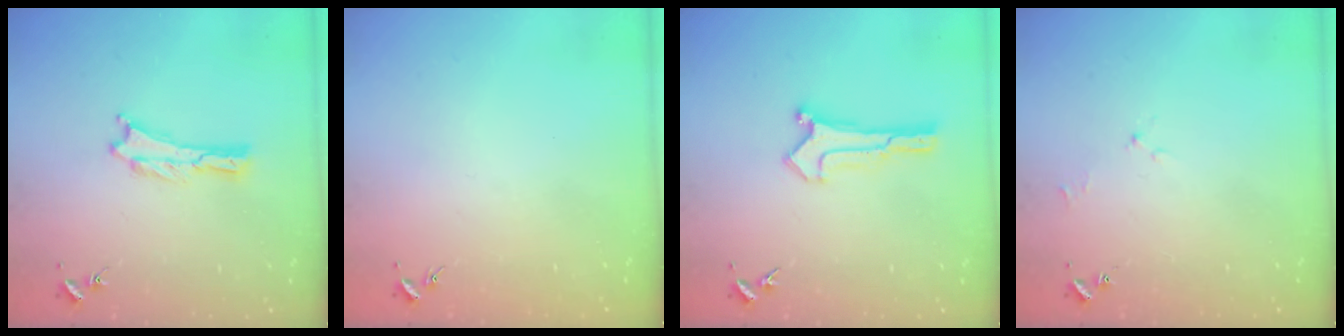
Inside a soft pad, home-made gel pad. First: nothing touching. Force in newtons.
{"total": 0.0}
{"total": 0.6, "press": 0.6, "slide": 0.0}
{"total": 1.7, "press": 1.6, "slide": 0.3}